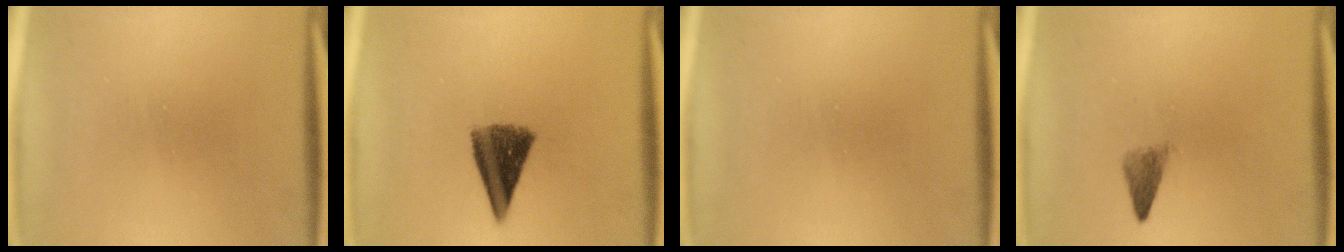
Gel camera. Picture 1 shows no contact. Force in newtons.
{"total": 8.5}
{"total": 0.0}
{"total": 2.1}